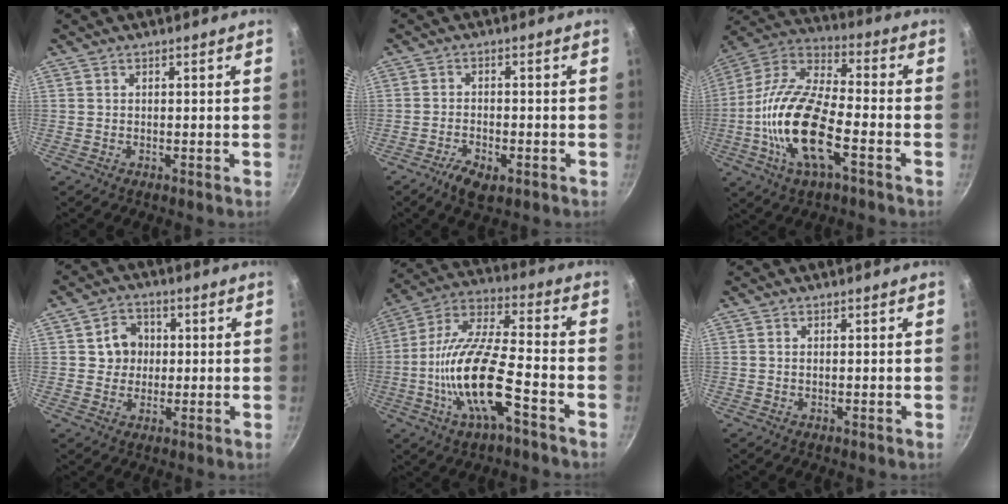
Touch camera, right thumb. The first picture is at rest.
{"total": 4.8, "force": [-2.7, 2.1, 3.4], "torque": [-0.061, 0.006, -0.044]}
{"total": 20.0, "force": [-5.6, 8.1, 17.4], "torque": [-0.356, 0.030, -0.104]}
{"total": 6.2, "force": [0.8, 5.5, 2.6], "torque": [-0.009, 0.005, 0.008]}
{"total": 18.1, "force": [-5.9, 5.7, 16.1], "torque": [-0.327, 0.040, -0.108]}
{"total": 0.0}